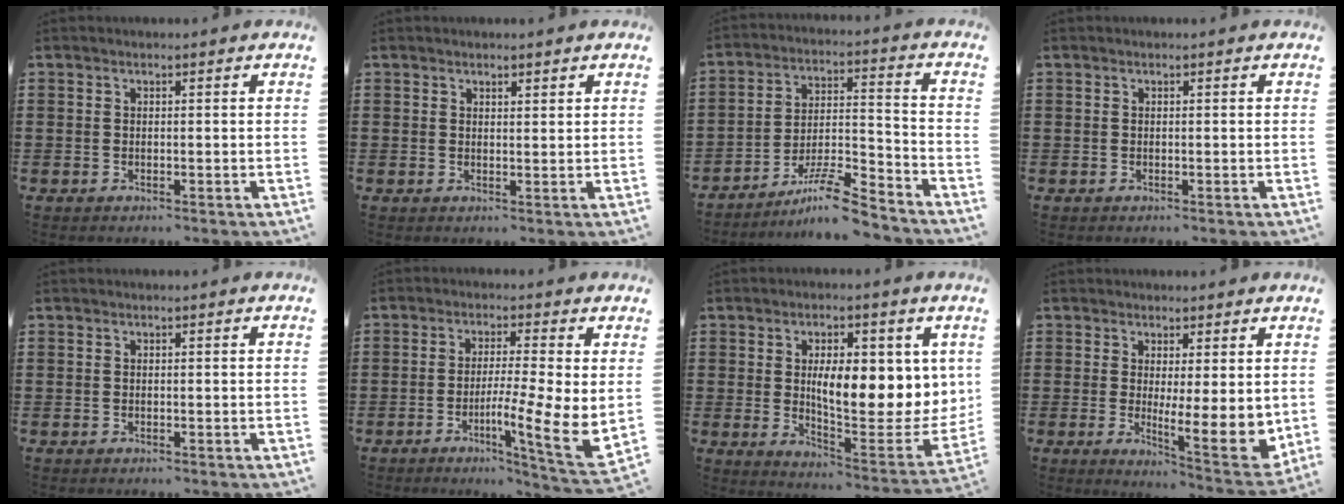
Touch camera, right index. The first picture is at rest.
{"total": 1.2, "force": [1.1, 0.4, 0.2], "torque": [-0.004, 0.003, 0.020]}
{"total": 9.9, "force": [-8.4, 1.2, 5.2], "torque": [-0.084, 0.024, -0.157]}
{"total": 0.0}
{"total": 0.0}
{"total": 7.6, "force": [-1.2, 0.4, 7.5], "torque": [-0.122, -0.033, -0.023]}
{"total": 10.7, "force": [2.2, 4.6, 9.4], "torque": [-0.136, -0.019, 0.032]}
{"total": 6.0, "force": [1.1, 1.6, 5.7], "torque": [-0.075, -0.037, 0.022]}